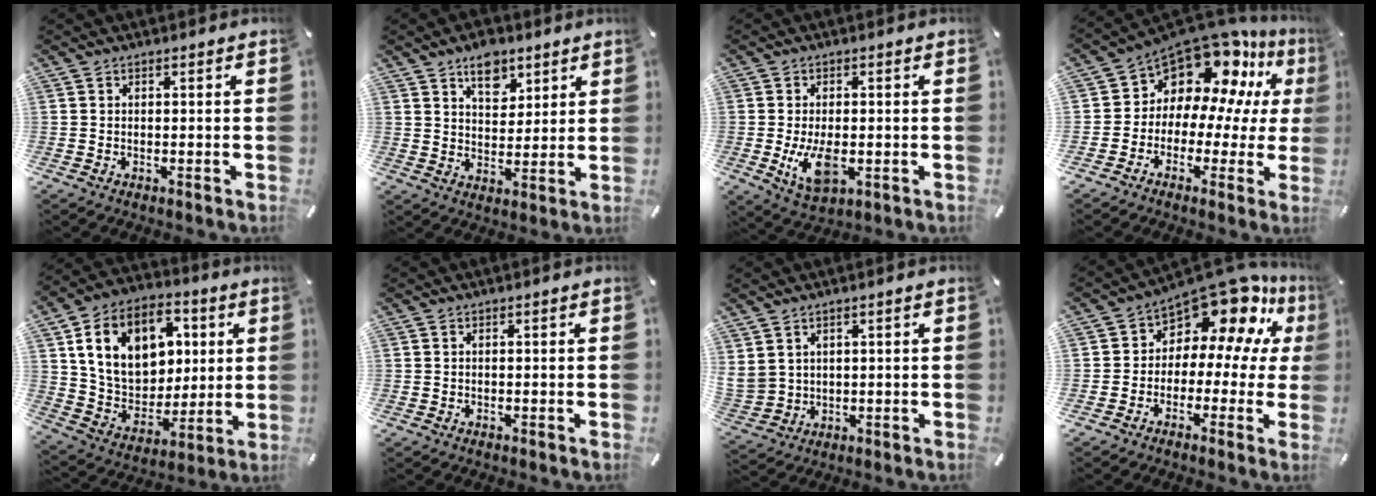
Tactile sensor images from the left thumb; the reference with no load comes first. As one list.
[{"total": 8.2, "force": [5.2, 5.1, 3.7], "torque": [-0.043, -0.023, 0.090]}, {"total": 8.1, "force": [-1.3, 4.4, 6.7], "torque": [-0.133, -0.014, -0.023]}, {"total": 13.2, "force": [8.9, 8.0, 5.5], "torque": [-0.110, -0.082, 0.157]}, {"total": 18.2, "force": [6.0, 13.9, 10.1], "torque": [-0.178, -0.014, 0.113]}, {"total": 0.0}, {"total": 4.3, "force": [2.5, 3.4, 0.8], "torque": [-0.033, -0.012, 0.047]}, {"total": 13.6, "force": [9.6, 6.6, 7.1], "torque": [-0.121, -0.089, 0.163]}]